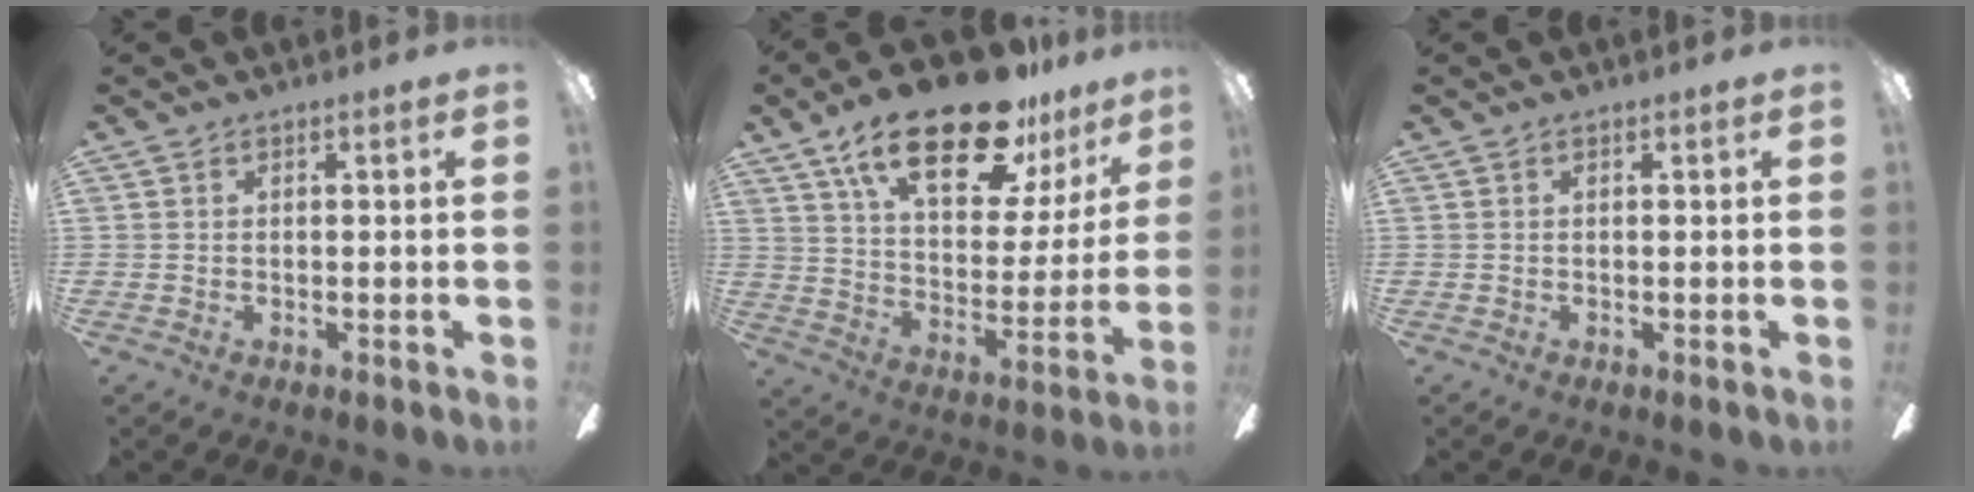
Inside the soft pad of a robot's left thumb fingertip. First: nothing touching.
{"total": 24.1, "force": [15.9, 9.4, 15.5], "torque": [-0.249, -0.088, 0.270]}
{"total": 0.0}